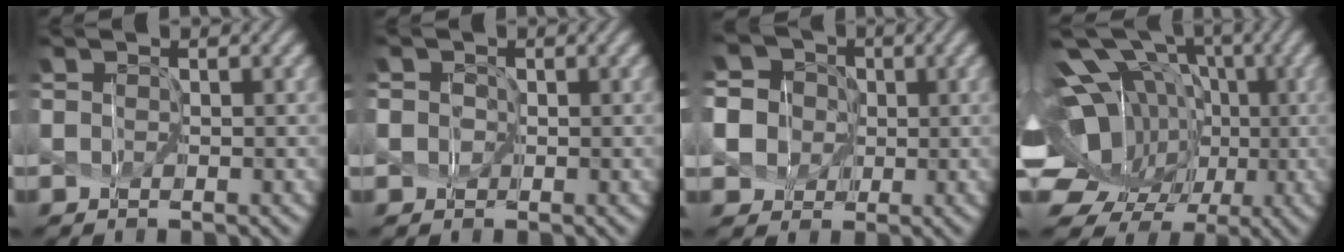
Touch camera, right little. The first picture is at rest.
{"total": 1.9, "force": [0.1, 1.9, 0.5], "torque": [0.015, 0.013, -0.022]}
{"total": 6.8, "force": [-0.3, 6.5, 2.0], "torque": [-0.072, 0.016, -0.030]}
{"total": 15.0, "force": [1.2, 12.1, 8.8], "torque": [-0.179, 0.017, 0.022]}